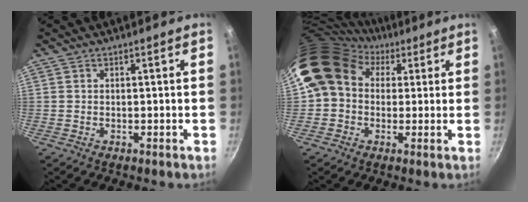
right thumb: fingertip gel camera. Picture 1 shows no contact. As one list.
[{"total": 14.3, "force": [3.3, 11.7, 7.5], "torque": [-0.112, 0.031, 0.039]}]